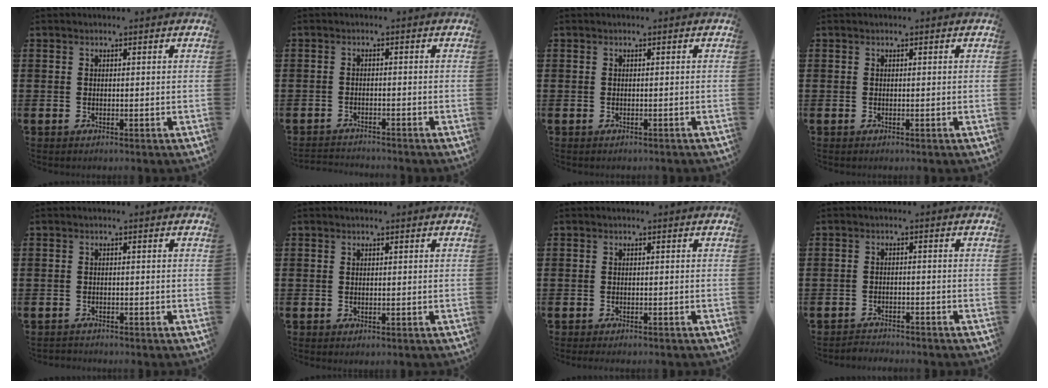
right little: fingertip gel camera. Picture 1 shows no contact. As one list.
[{"total": 1.5, "force": [-1.5, 0.0, -0.1], "torque": [-0.002, 0.002, -0.032]}, {"total": 0.0}, {"total": 0.0}, {"total": 0.7, "force": [-0.7, 0.1, -0.1], "torque": [-0.001, -0.001, -0.015]}, {"total": 0.0}, {"total": 0.5, "force": [-0.5, 0.0, 0.2], "torque": [-0.003, -0.003, -0.010]}, {"total": 1.9, "force": [-1.9, 0.0, -0.3], "torque": [-0.001, 0.004, -0.043]}]